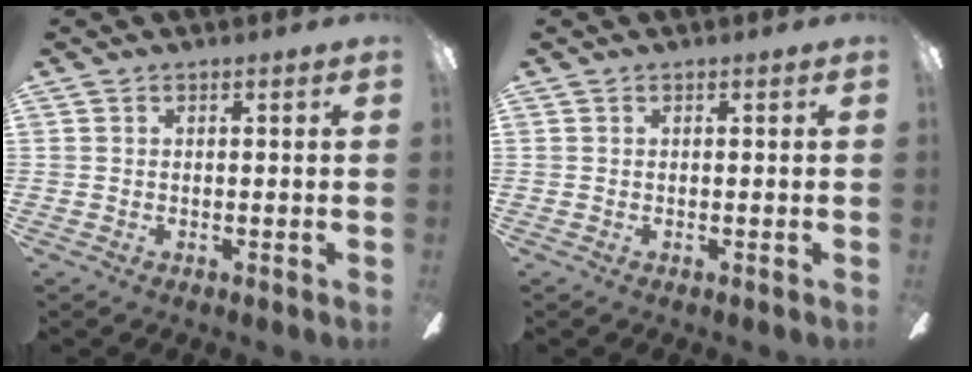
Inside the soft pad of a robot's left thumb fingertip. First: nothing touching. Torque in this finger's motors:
{"motor_torque": [0.01, 0.01, -0.05, 0.04, 0.00]}